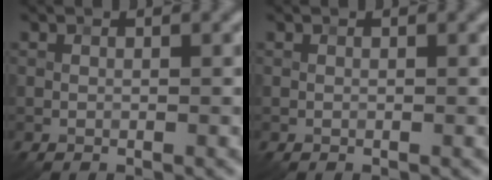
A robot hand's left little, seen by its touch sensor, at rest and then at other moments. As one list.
[{"total": 0.0}]